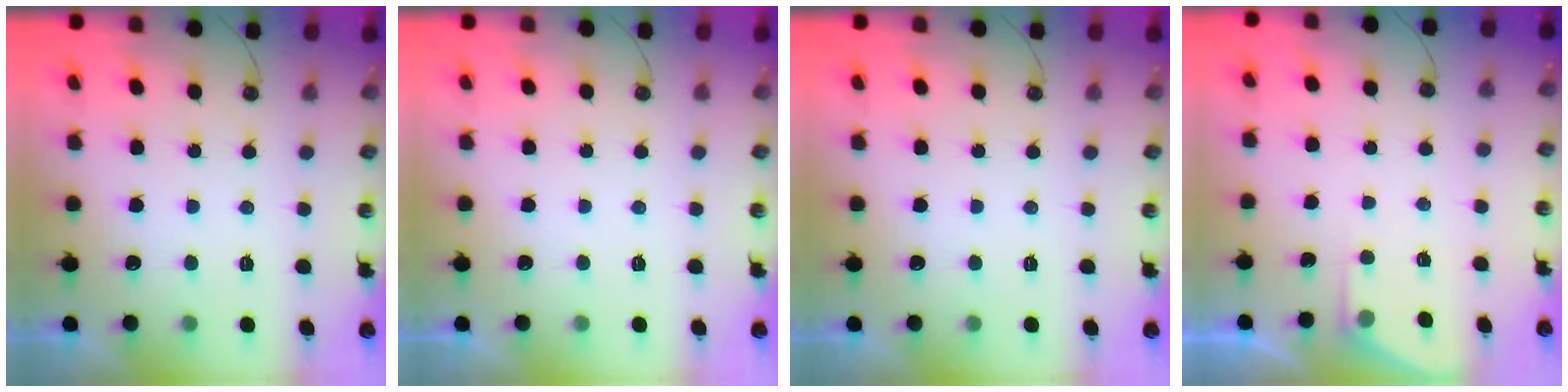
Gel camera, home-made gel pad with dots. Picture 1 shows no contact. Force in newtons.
{"total": 0.0}
{"total": 0.0}
{"total": 3.0, "press": 2.9, "slide": 0.4}